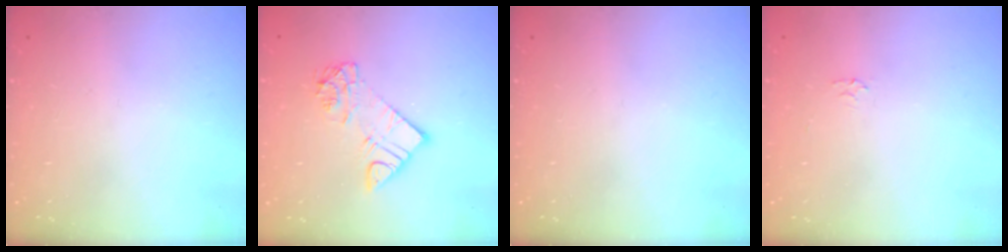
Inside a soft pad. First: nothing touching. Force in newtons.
{"total": 9.4, "press": 9.4, "slide": 1.0}
{"total": 0.0}
{"total": 2.3, "press": 2.3, "slide": 0.4}